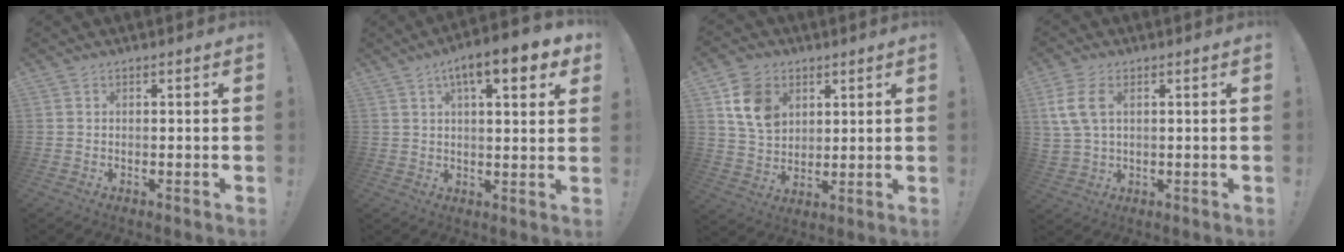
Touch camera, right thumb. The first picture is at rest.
{"total": 10.6, "force": [5.2, 2.8, 8.7], "torque": [-0.122, -0.019, 0.081]}
{"total": 12.3, "force": [5.4, 9.1, 6.2], "torque": [-0.096, -0.010, 0.110]}
{"total": 8.7, "force": [2.9, 5.2, 6.3], "torque": [-0.132, -0.003, 0.058]}